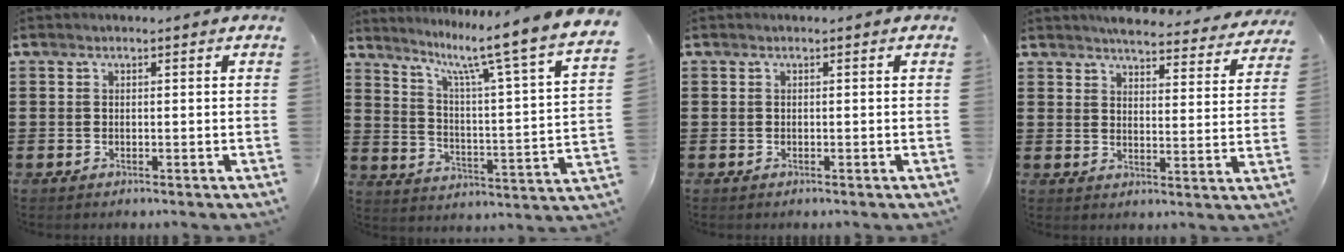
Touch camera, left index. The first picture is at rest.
{"total": 8.0, "force": [6.6, -1.0, 4.4], "torque": [-0.100, -0.069, 0.091]}
{"total": 0.0}
{"total": 4.5, "force": [4.4, 0.3, 0.9], "torque": [-0.029, -0.027, 0.073]}